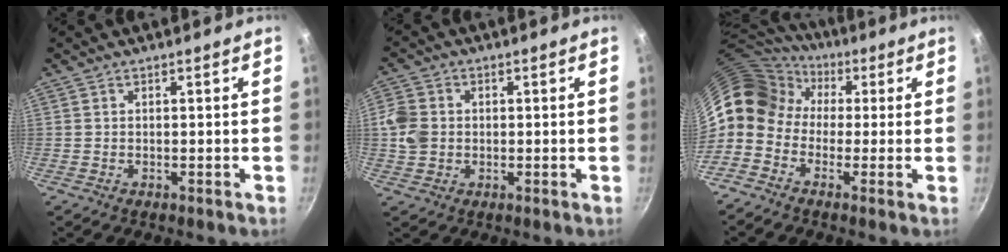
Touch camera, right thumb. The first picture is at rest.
{"total": 6.2, "force": [0.0, 5.3, 3.3], "torque": [-0.052, 0.006, -0.007]}
{"total": 11.5, "force": [1.5, 9.9, 5.6], "torque": [-0.099, 0.026, -0.004]}